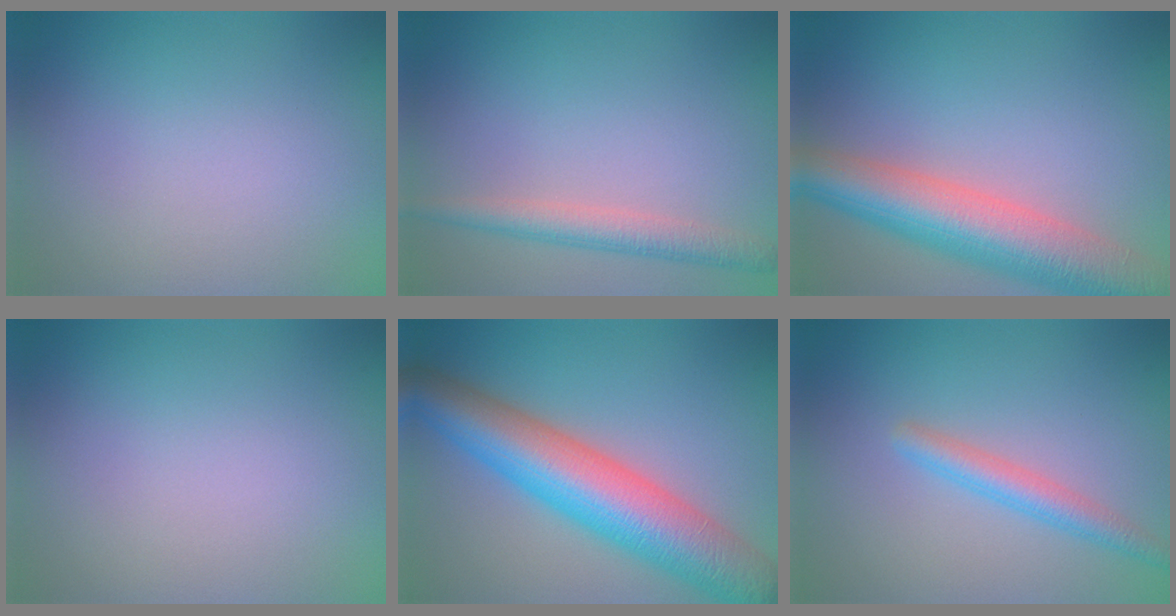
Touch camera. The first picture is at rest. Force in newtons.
{"total": 2.9, "press": 2.9, "slide": 0.1}
{"total": 9.0, "press": 9.0, "slide": 0.5}
{"total": 0.0}
{"total": 10.5, "press": 10.4, "slide": 0.2}
{"total": 2.5, "press": 2.5, "slide": 0.1}